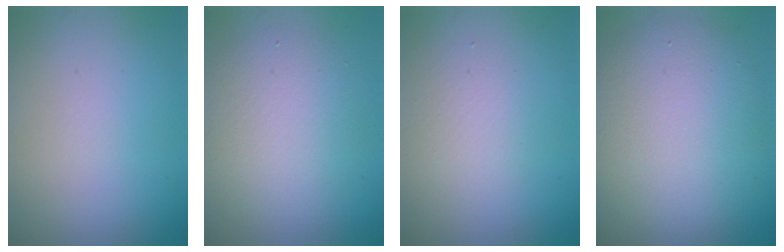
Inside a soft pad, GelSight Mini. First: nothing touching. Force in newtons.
{"total": 4.7, "press": 4.6, "slide": 0.4}
{"total": 1.9, "press": 1.9, "slide": 0.1}
{"total": 8.8, "press": 8.8, "slide": 0.5}